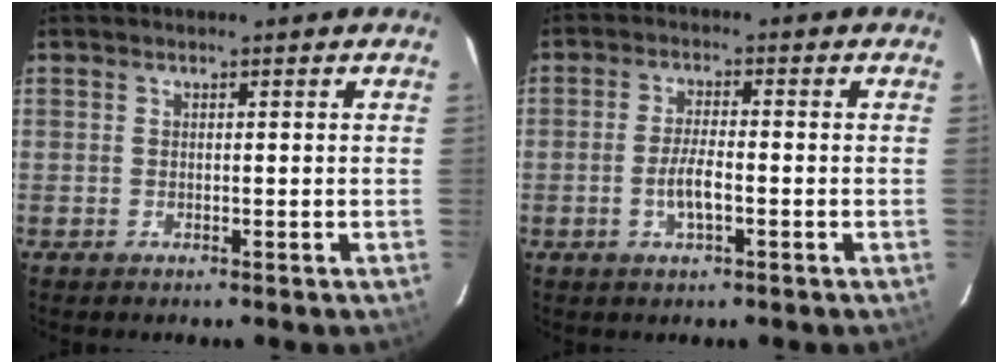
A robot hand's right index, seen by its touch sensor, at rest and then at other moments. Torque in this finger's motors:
{"motor_torque": [0.20, -0.10, 0.25, 0.07]}